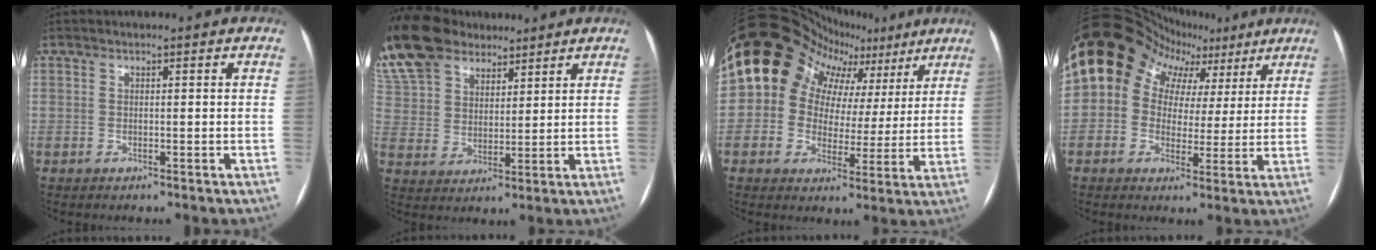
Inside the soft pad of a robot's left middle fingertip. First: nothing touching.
{"total": 18.8, "force": [14.5, 10.0, 6.8], "torque": [-0.197, 0.043, 0.272]}
{"total": 15.7, "force": [8.0, 12.0, 6.3], "torque": [-0.081, 0.056, 0.104]}
{"total": 14.2, "force": [5.8, 11.2, 6.4], "torque": [-0.093, 0.068, 0.088]}